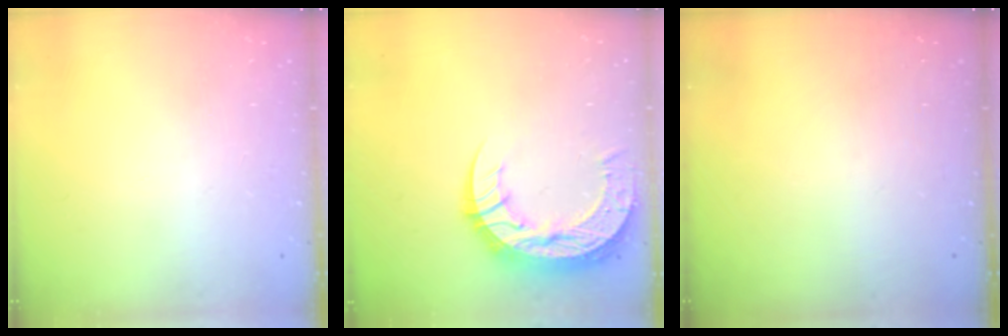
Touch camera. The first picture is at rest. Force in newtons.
{"total": 15.4, "press": 15.3, "slide": 1.2}
{"total": 0.0}